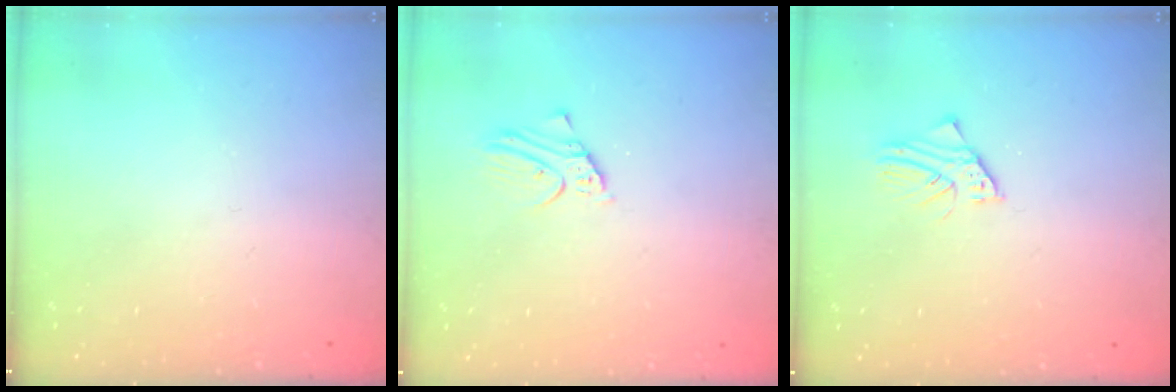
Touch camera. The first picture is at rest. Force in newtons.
{"total": 3.1, "press": 3.1, "slide": 0.2}
{"total": 1.9, "press": 1.9, "slide": 0.0}